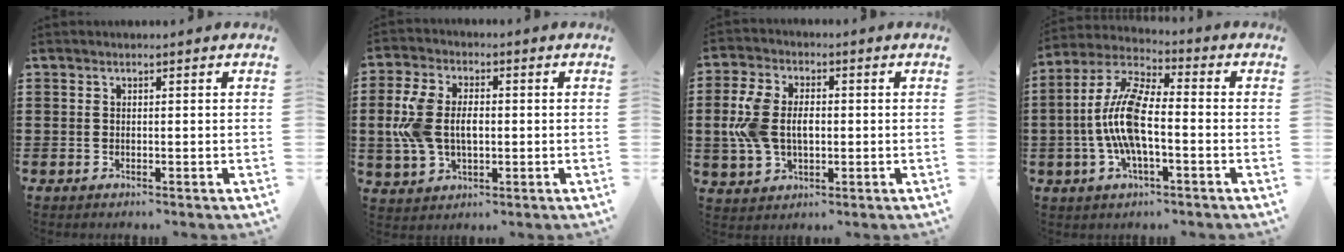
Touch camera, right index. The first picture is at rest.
{"total": 8.0, "force": [0.0, 5.2, 6.1], "torque": [-0.161, 0.003, -0.010]}
{"total": 7.7, "force": [0.0, 5.1, 5.8], "torque": [-0.156, 0.003, -0.011]}
{"total": 10.3, "force": [-1.4, 3.6, 9.6], "torque": [-0.223, -0.012, -0.033]}